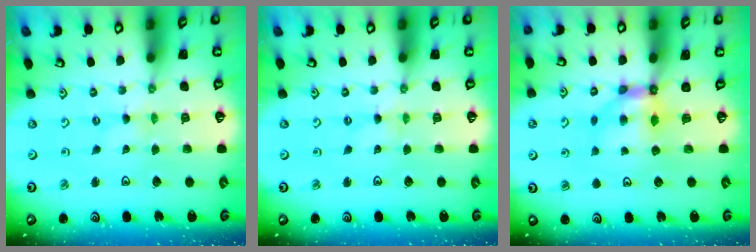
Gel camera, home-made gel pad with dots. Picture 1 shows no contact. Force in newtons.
{"total": 1.2, "press": 1.1, "slide": 0.3}
{"total": 6.4, "press": 6.4, "slide": 0.6}